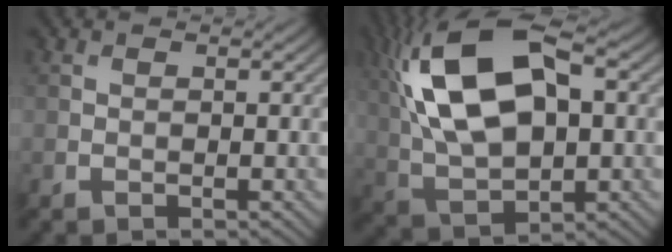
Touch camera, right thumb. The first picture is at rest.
{"total": 17.0, "force": [4.4, 8.6, 14.0], "torque": [-0.285, 0.025, 0.069]}